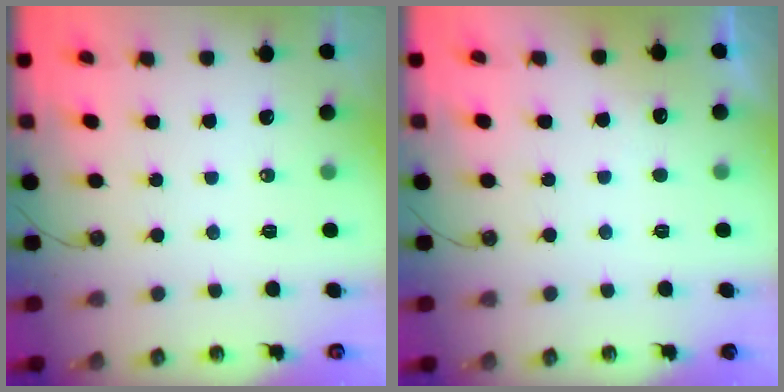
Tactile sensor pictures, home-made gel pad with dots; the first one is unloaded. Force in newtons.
{"total": 2.7, "press": 2.5, "slide": 1.0}